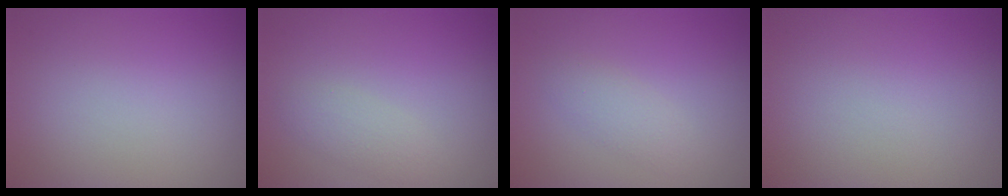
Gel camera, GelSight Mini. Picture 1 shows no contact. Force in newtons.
{"total": 1.6, "press": 1.6, "slide": 0.1}
{"total": 1.6, "press": 1.6, "slide": 0.1}
{"total": 0.0}